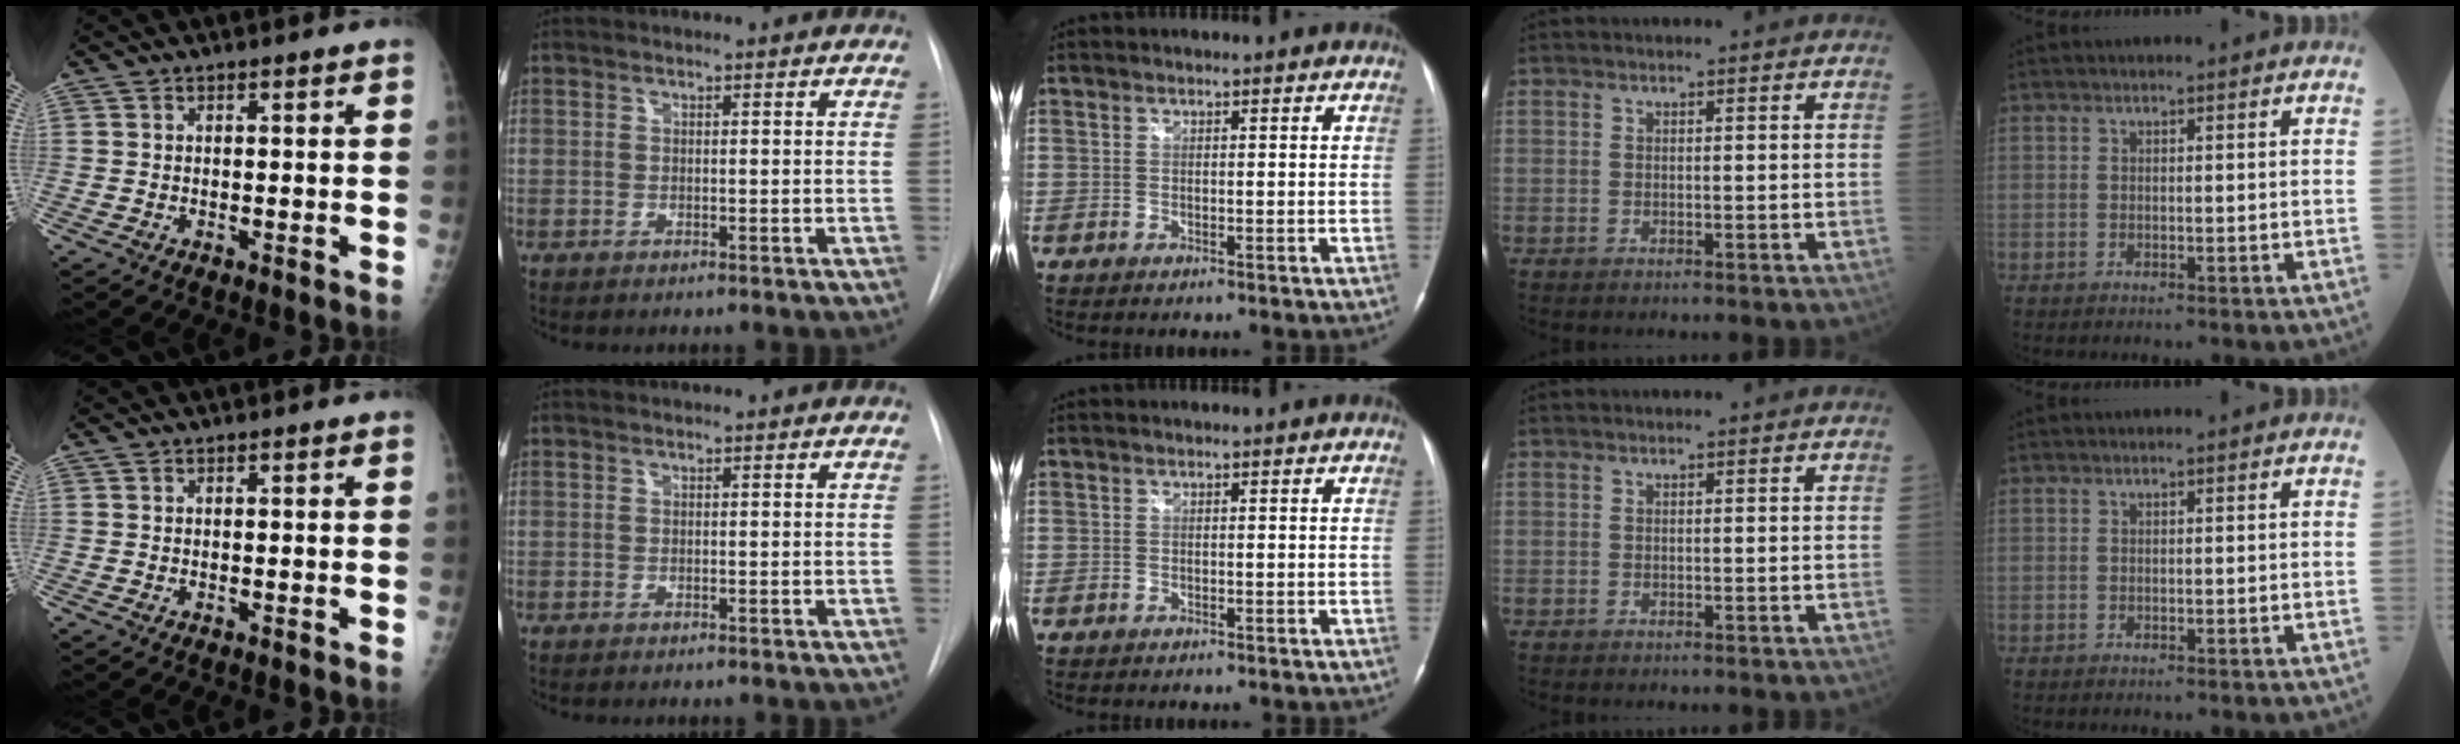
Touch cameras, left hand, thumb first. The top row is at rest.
{}